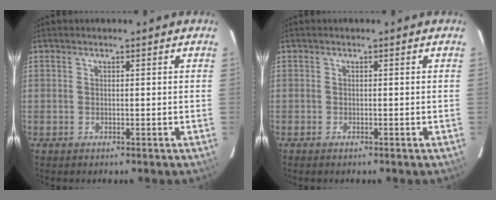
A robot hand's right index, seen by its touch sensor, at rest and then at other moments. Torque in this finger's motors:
{"motor_torque": [0.03, 0.08, -0.01, 0.01]}